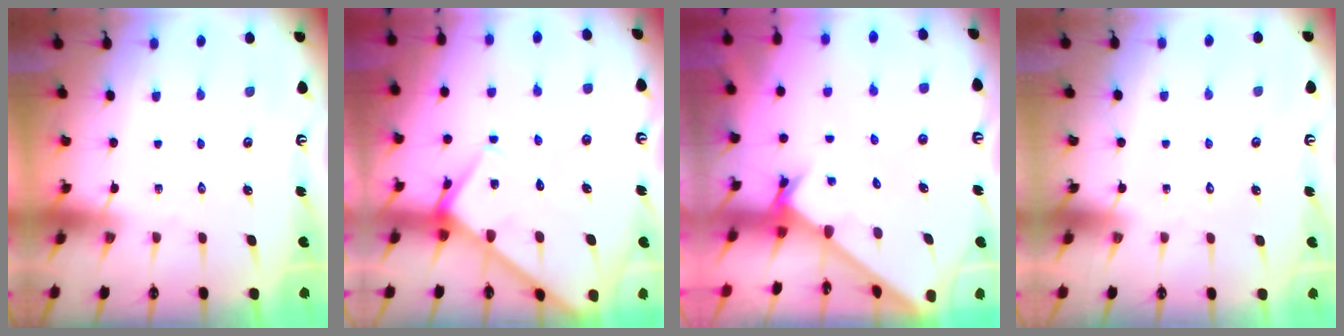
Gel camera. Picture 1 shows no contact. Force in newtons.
{"total": 10.7, "press": 10.7, "slide": 0.9}
{"total": 1.2, "press": 1.2, "slide": 0.1}
{"total": 1.6, "press": 1.6, "slide": 0.1}